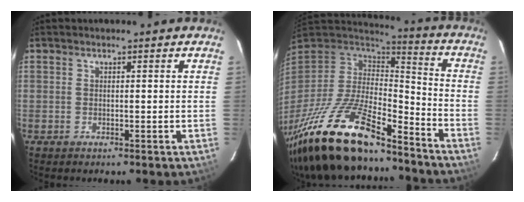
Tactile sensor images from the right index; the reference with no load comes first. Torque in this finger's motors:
{"motor_torque": [1.32, -0.82, 1.05, 0.21]}